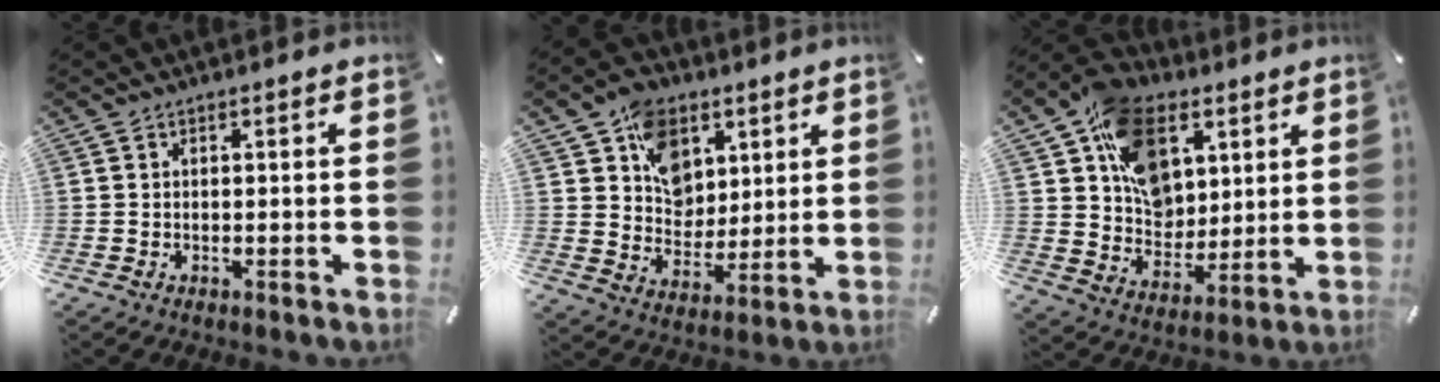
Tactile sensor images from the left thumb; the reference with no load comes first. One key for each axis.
{"total": 11.2, "fx": 5.1, "fy": 9.1, "fz": 4.0, "tx": -0.075, "ty": -0.017, "tz": 0.098}
{"total": 16.4, "fx": 6.7, "fy": 12.5, "fz": 8.2, "tx": -0.151, "ty": -0.015, "tz": 0.134}